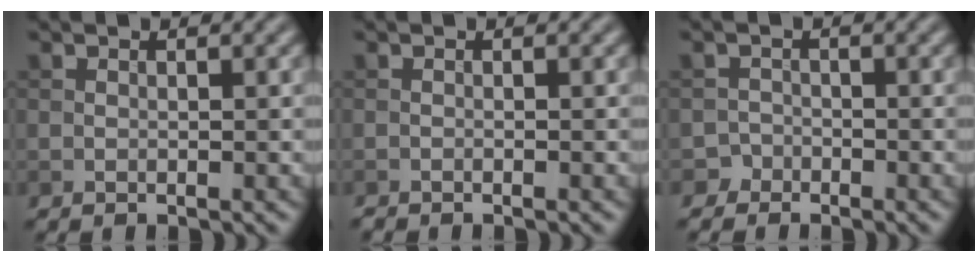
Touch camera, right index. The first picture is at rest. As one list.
[{"total": 0.5, "force": [-0.5, 0.0, 0.1], "torque": [0.002, -0.001, -0.011]}, {"total": 2.0, "force": [-1.5, 1.1, -0.4], "torque": [0.019, 0.011, -0.026]}]